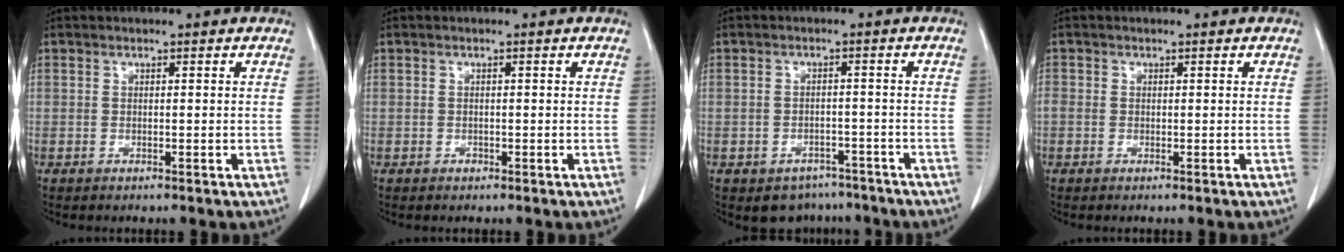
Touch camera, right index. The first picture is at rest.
{"total": 0.5, "force": [-0.3, 0.5, 0.1], "torque": [-0.002, 0.003, -0.005]}
{"total": 5.2, "force": [-4.0, 3.1, 0.8], "torque": [0.002, 0.011, -0.054]}
{"total": 1.3, "force": [-0.2, 1.2, 0.6], "torque": [-0.022, 0.011, -0.004]}